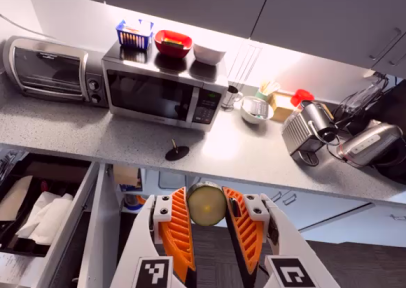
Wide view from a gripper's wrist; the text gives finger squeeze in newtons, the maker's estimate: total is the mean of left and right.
{"total": 8.8, "left": 8.5, "right": 9.1}